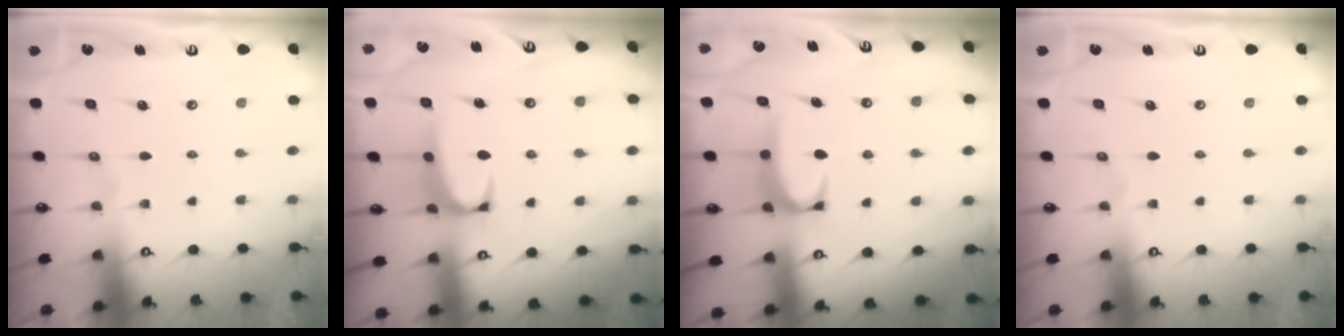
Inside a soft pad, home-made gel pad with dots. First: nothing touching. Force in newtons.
{"total": 1.4, "press": 1.1, "slide": 0.8}
{"total": 2.0, "press": 1.9, "slide": 0.6}
{"total": 0.0}